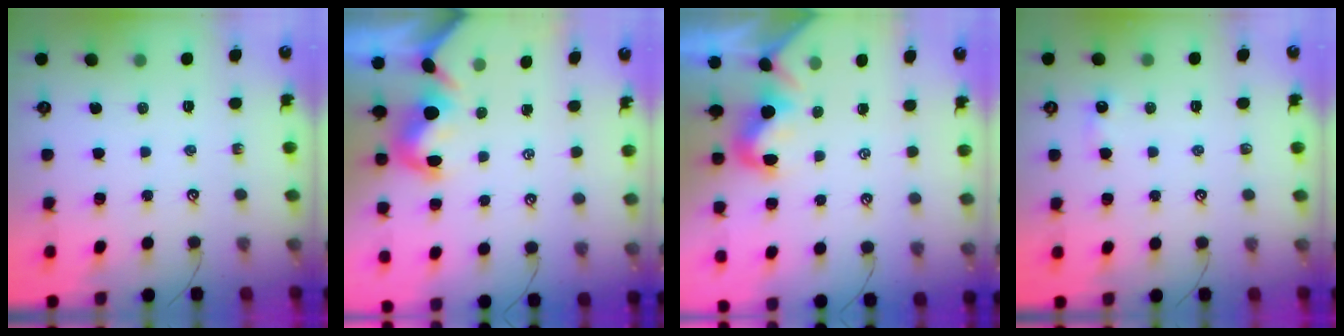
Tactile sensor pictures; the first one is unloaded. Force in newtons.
{"total": 2.1, "press": 1.9, "slide": 1.0}
{"total": 1.1, "press": 0.9, "slide": 0.6}
{"total": 2.6, "press": 2.6, "slide": 0.4}